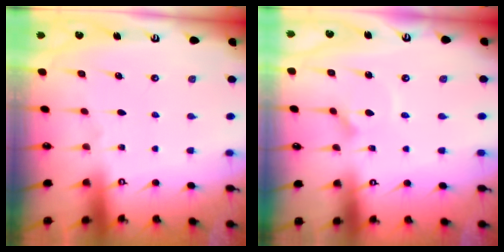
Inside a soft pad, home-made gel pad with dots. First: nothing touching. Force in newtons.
{"total": 3.0, "press": 3.0, "slide": 0.3}